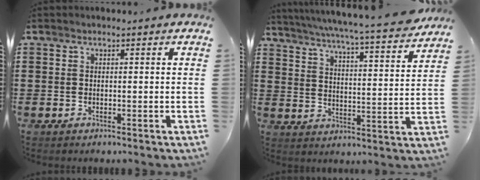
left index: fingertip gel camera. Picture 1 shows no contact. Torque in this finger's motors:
{"motor_torque": [1.25, -0.88, 1.06, 0.11]}